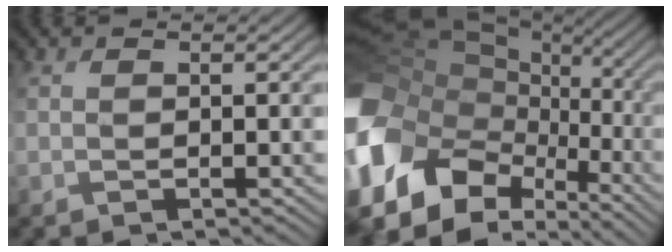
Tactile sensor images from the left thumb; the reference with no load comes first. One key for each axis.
{"total": 19.4, "fx": -5.4, "fy": 13.5, "fz": 12.9, "tx": -0.314, "ty": -0.023, "tz": -0.096}